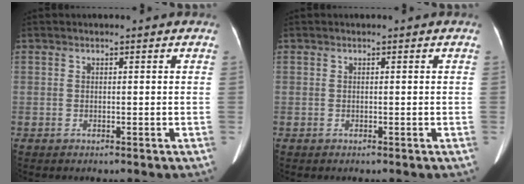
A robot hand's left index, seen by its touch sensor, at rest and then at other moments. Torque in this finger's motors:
{"motor_torque": [-0.01, 0.01, 0.00, 0.00]}